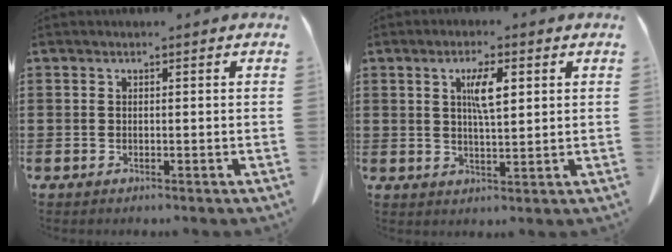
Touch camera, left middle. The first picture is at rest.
{"total": 5.0, "force": [1.7, 1.3, 4.5], "torque": [-0.085, 0.005, 0.024]}